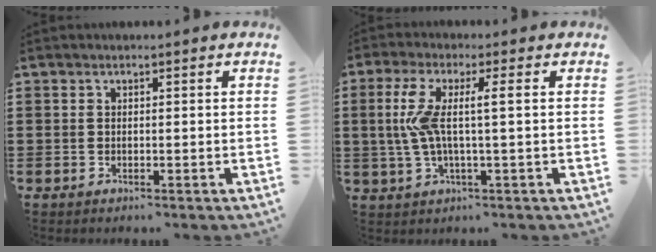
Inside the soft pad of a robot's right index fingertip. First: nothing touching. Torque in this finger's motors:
{"motor_torque": [0.77, -0.33, 0.60, 0.21]}